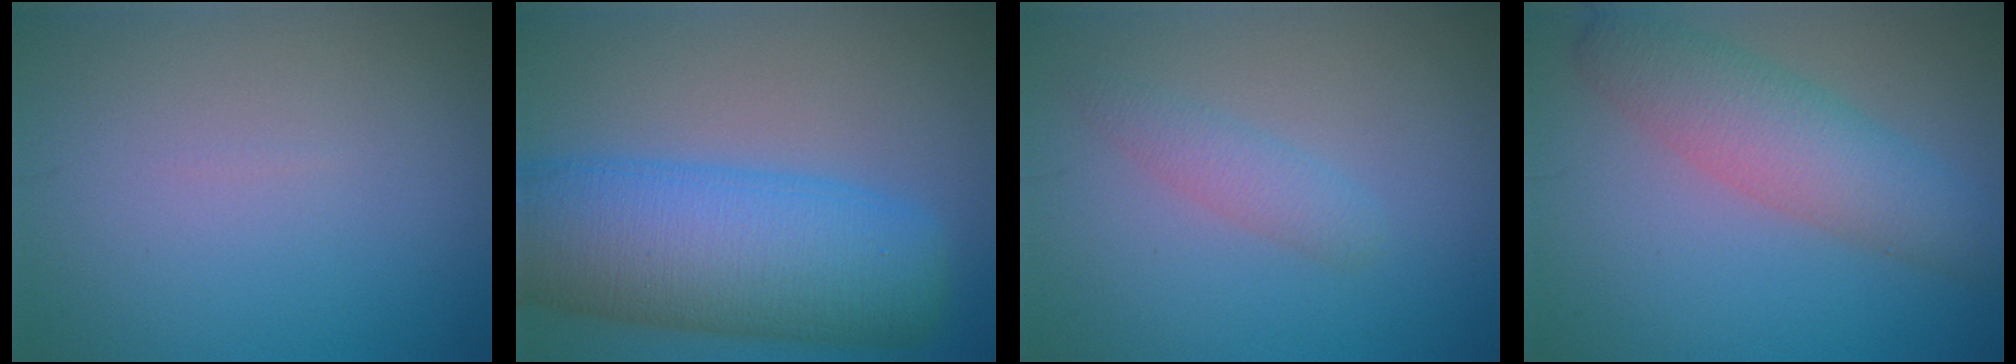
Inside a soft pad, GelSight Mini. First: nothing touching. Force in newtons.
{"total": 11.9, "press": 11.9, "slide": 0.3}
{"total": 1.9, "press": 1.9, "slide": 0.0}
{"total": 5.4, "press": 5.4, "slide": 0.2}